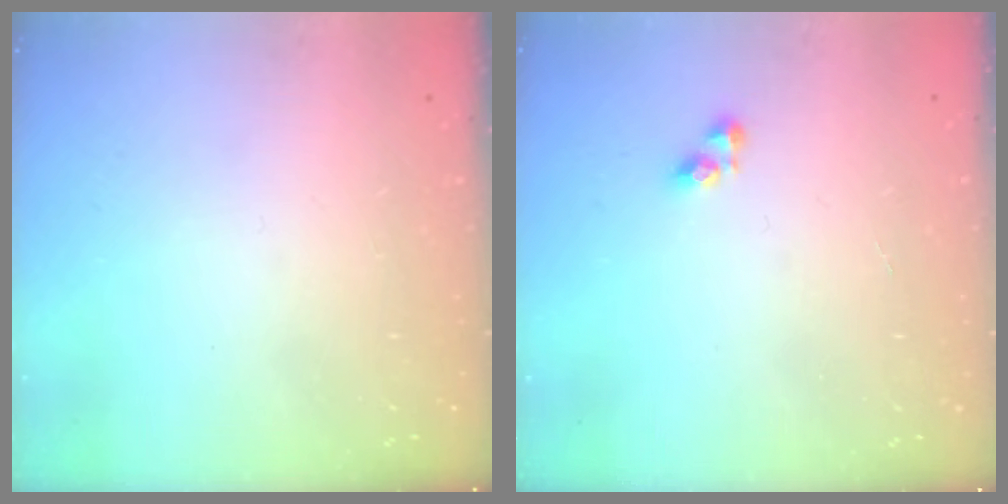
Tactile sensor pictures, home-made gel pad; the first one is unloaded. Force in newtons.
{"total": 3.7, "press": 3.7, "slide": 0.5}